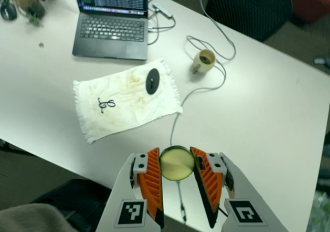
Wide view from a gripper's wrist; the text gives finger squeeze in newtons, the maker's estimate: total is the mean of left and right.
{"total": 10.4, "left": 10.4, "right": 10.4}